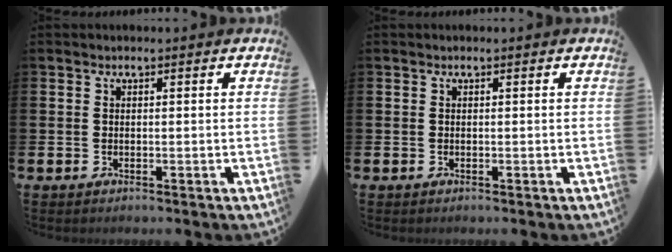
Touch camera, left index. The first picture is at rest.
{"total": 0.0}